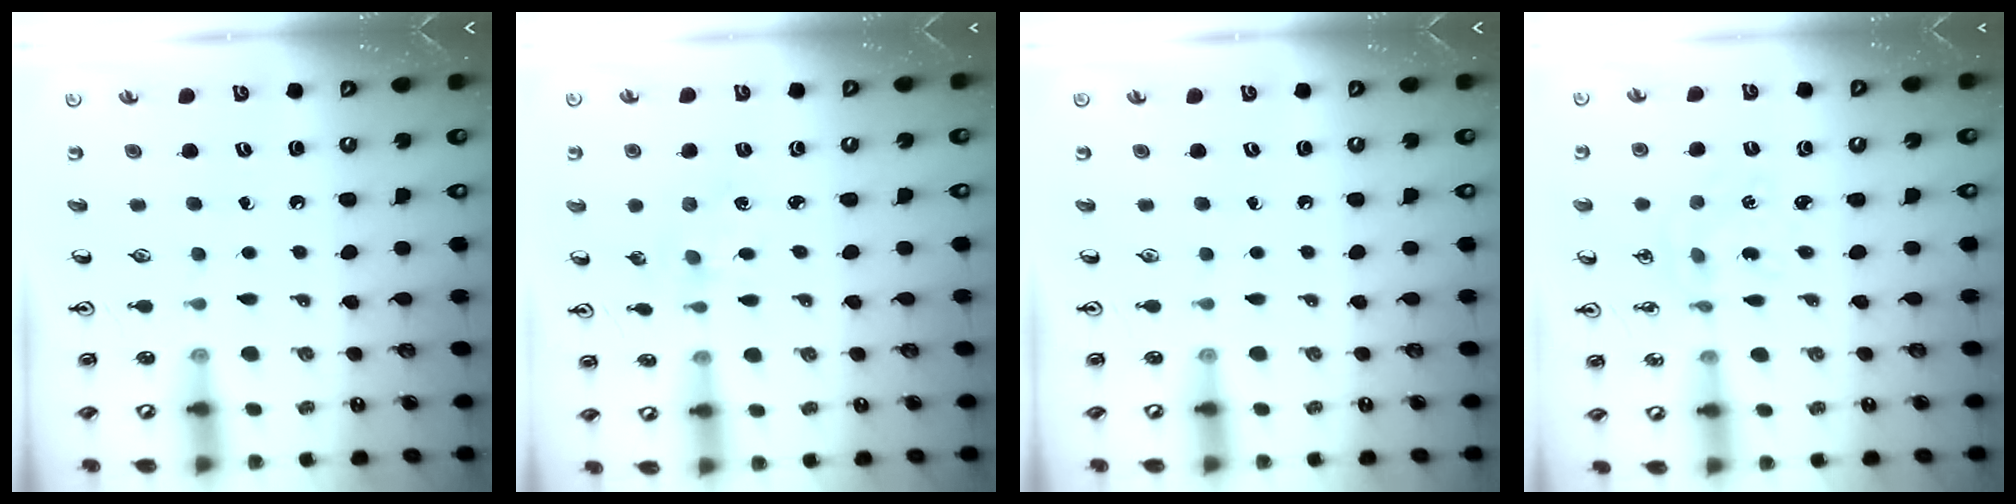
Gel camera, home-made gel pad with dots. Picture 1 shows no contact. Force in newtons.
{"total": 1.5, "press": 1.5, "slide": 0.1}
{"total": 0.0}
{"total": 1.7, "press": 1.7, "slide": 0.1}